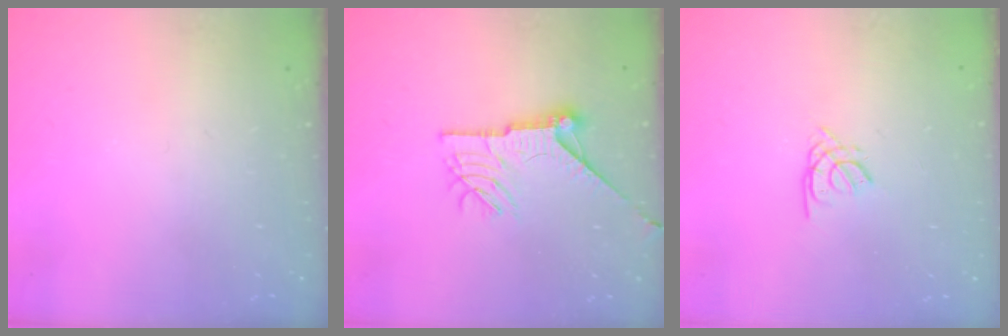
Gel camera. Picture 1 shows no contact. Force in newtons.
{"total": 11.6, "press": 11.5, "slide": 1.2}
{"total": 1.3, "press": 1.3, "slide": 0.4}